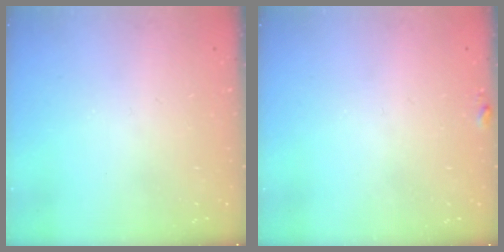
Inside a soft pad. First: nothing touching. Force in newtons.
{"total": 4.7, "press": 4.6, "slide": 0.6}